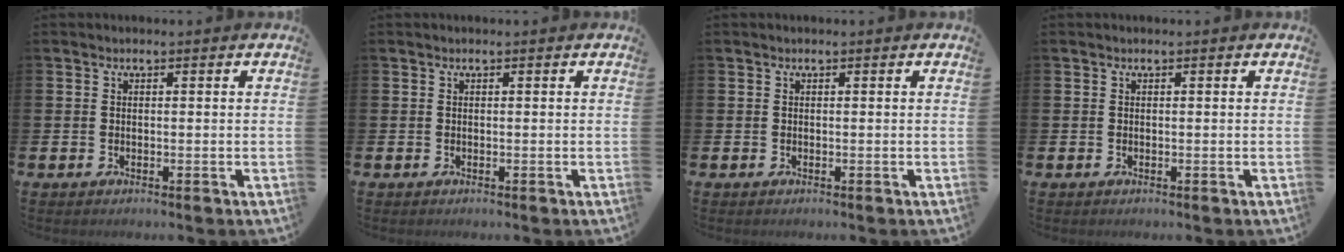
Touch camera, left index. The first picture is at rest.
{"total": 0.0}
{"total": 0.0}
{"total": 0.0}